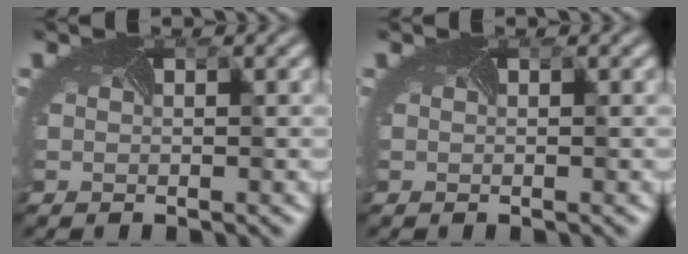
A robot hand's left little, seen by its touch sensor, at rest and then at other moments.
{"total": 0.0}